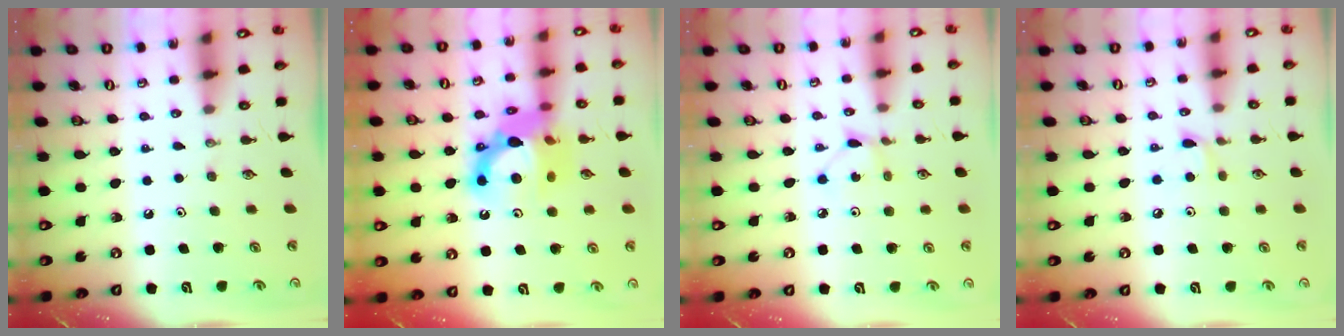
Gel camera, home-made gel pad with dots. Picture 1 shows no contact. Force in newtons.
{"total": 14.9, "press": 14.9, "slide": 1.1}
{"total": 2.5, "press": 2.4, "slide": 0.3}
{"total": 5.3, "press": 5.3, "slide": 0.5}